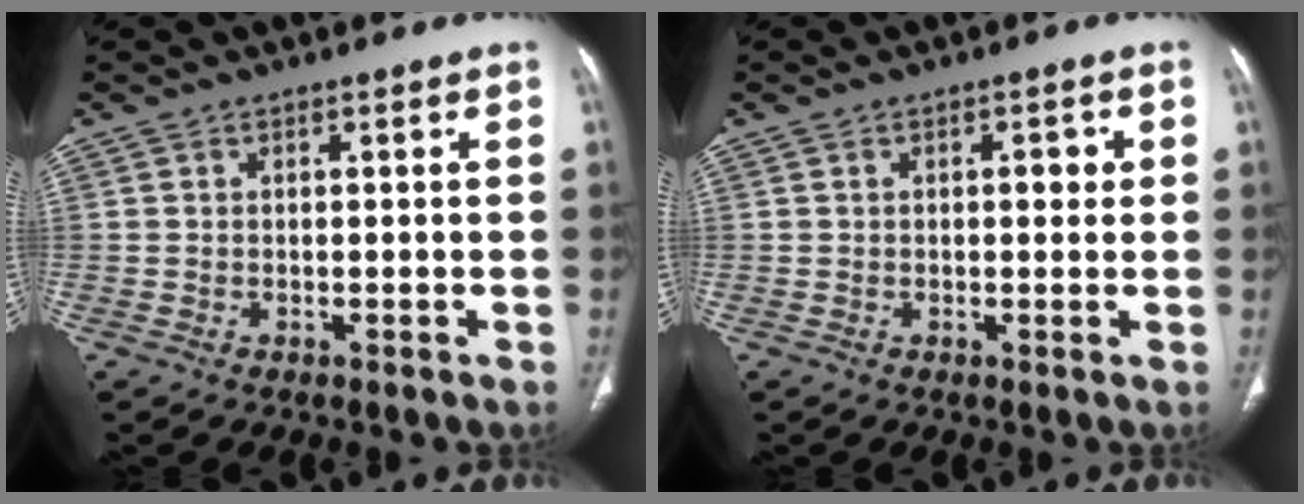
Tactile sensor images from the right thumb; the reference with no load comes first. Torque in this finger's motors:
{"motor_torque": [0.12, 0.24, 0.39, -0.07, 0.00]}